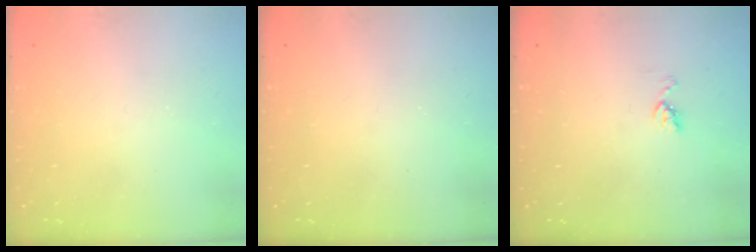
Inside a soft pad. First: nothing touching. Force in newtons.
{"total": 0.0}
{"total": 4.0, "press": 4.0, "slide": 0.6}